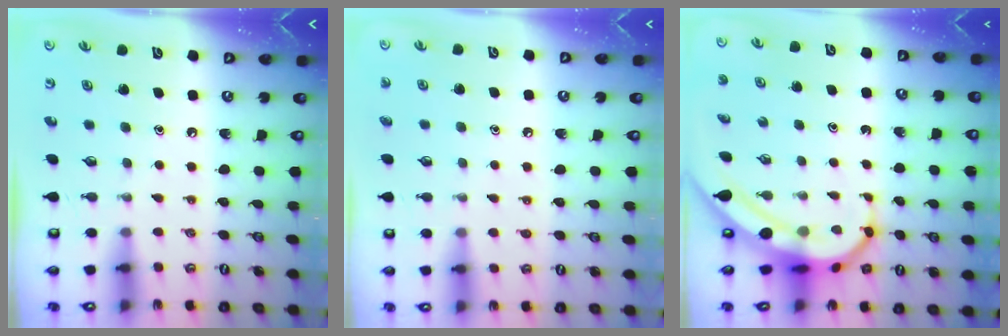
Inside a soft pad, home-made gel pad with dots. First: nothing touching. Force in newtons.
{"total": 5.4, "press": 5.4, "slide": 0.6}
{"total": 6.8, "press": 6.8, "slide": 0.8}